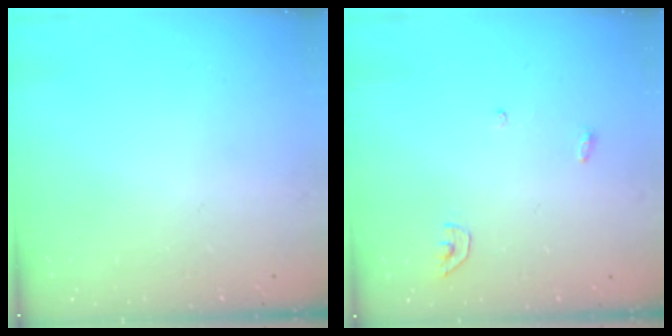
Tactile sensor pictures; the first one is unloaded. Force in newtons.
{"total": 3.4, "press": 3.4, "slide": 0.3}